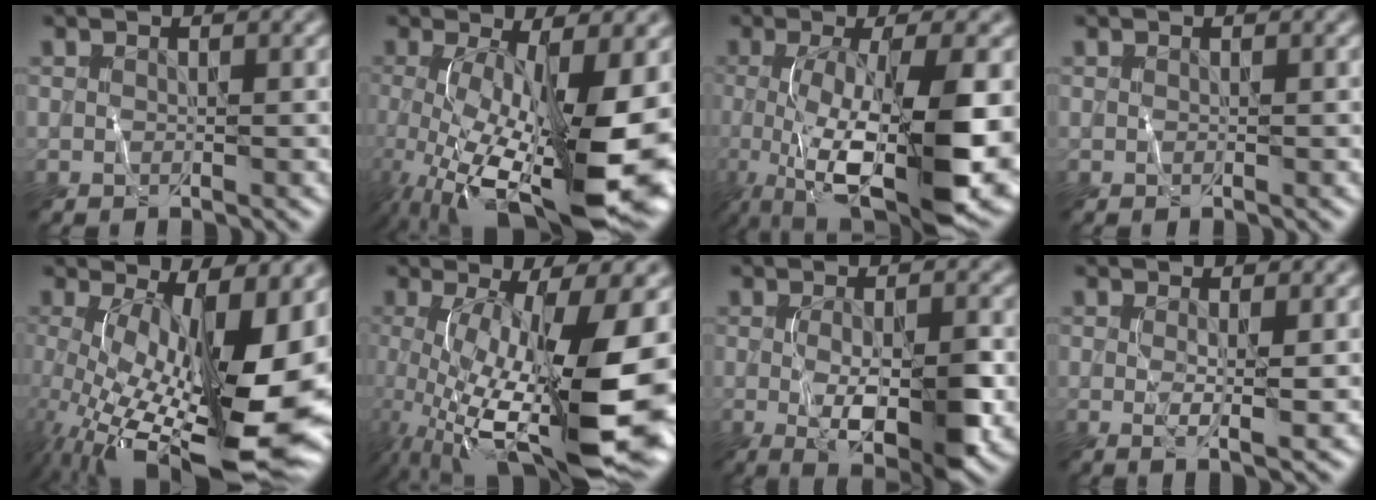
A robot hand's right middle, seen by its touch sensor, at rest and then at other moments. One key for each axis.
{"total": 15.0, "fx": -2.7, "fy": 4.9, "fz": 13.9, "tx": -0.234, "ty": -0.023, "tz": -0.036}
{"total": 13.6, "fx": -2.6, "fy": 4.0, "fz": 12.7, "tx": -0.220, "ty": -0.024, "tz": -0.040}
{"total": 0.0}
{"total": 15.8, "fx": -1.3, "fy": 5.9, "fz": 14.6, "tx": -0.240, "ty": -0.012, "tz": -0.016}
{"total": 16.7, "fx": -2.2, "fy": 5.7, "fz": 15.6, "tx": -0.265, "ty": -0.020, "tz": -0.024}
{"total": 7.9, "fx": -1.5, "fy": 2.4, "fz": 7.3, "tx": -0.125, "ty": -0.017, "tz": -0.015}
{"total": 2.4, "fx": 0.3, "fy": 0.5, "fz": 2.3, "tx": -0.040, "ty": -0.008, "tz": 0.005}